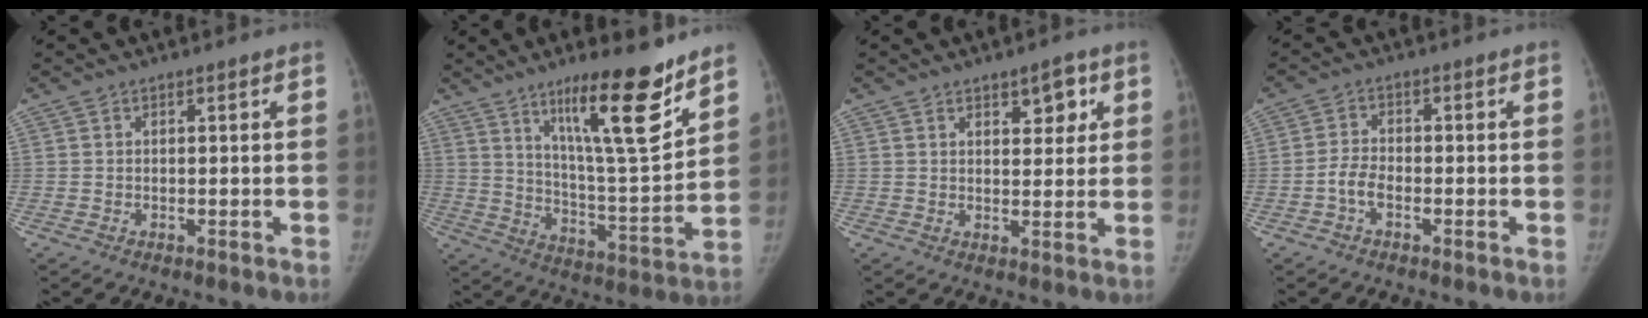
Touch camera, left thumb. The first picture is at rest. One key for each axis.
{"total": 18.6, "fx": 12.3, "fy": 3.4, "fz": 13.6, "tx": -0.185, "ty": -0.084, "tz": 0.204}
{"total": 3.7, "fx": 1.7, "fy": 1.7, "fz": 2.9, "tx": -0.024, "ty": -0.004, "tz": 0.021}
{"total": 3.2, "fx": -1.5, "fy": 1.7, "fz": 2.3, "tx": -0.047, "ty": 0.017, "tz": -0.033}